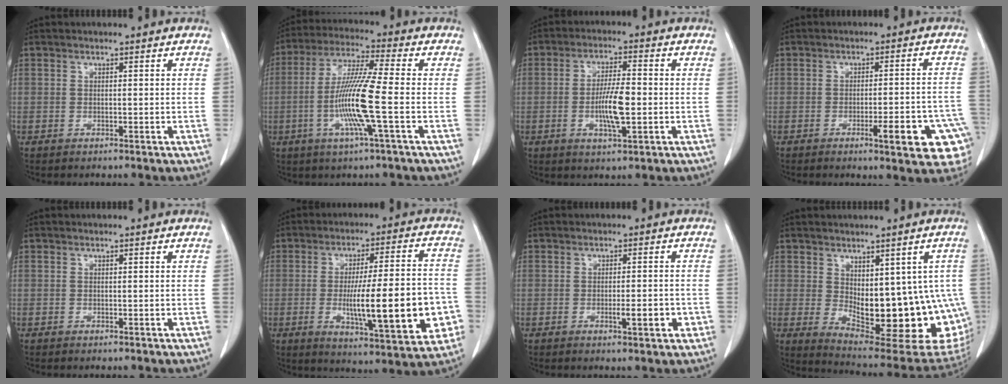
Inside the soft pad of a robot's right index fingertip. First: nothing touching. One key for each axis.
{"total": 11.7, "fx": -2.7, "fy": -0.7, "fz": 11.4, "tx": -0.228, "ty": -0.009, "tz": -0.061}
{"total": 6.9, "fx": -1.4, "fy": 1.2, "fz": 6.7, "tx": -0.127, "ty": -0.002, "tz": -0.025}
{"total": 11.0, "fx": -5.1, "fy": 1.8, "fz": 9.6, "tx": -0.068, "ty": 0.015, "tz": -0.058}
{"total": 0.0}
{"total": 18.5, "fx": -4.1, "fy": 3.0, "fz": 17.8, "tx": -0.245, "ty": 0.008, "tz": -0.048}
{"total": 3.6, "fx": -1.3, "fy": 0.7, "fz": 3.3, "tx": -0.050, "ty": -0.001, "tz": -0.017}
{"total": 19.6, "fx": -2.5, "fy": 8.5, "fz": 17.5, "tx": -0.166, "ty": -0.006, "tz": -0.007}